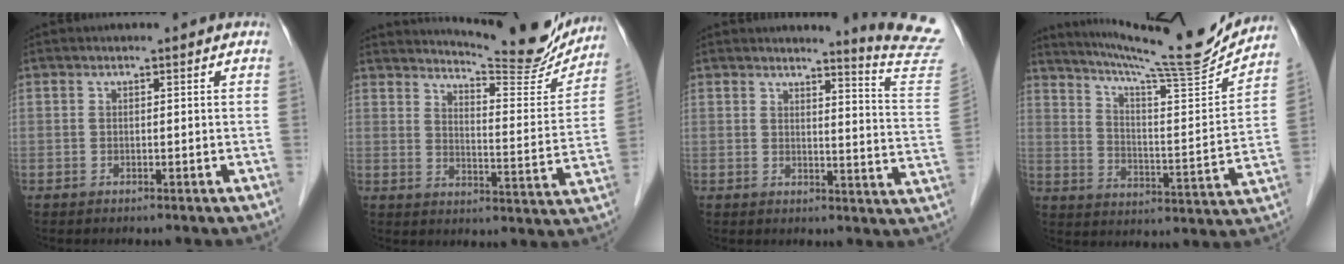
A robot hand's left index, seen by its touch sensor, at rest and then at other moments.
{"total": 16.9, "force": [16.1, 1.3, 5.1], "torque": [-0.076, -0.064, 0.199]}
{"total": 11.1, "force": [10.7, -2.4, 1.7], "torque": [-0.024, -0.115, 0.105]}
{"total": 19.1, "force": [17.7, -0.6, 7.2], "torque": [-0.122, -0.048, 0.256]}